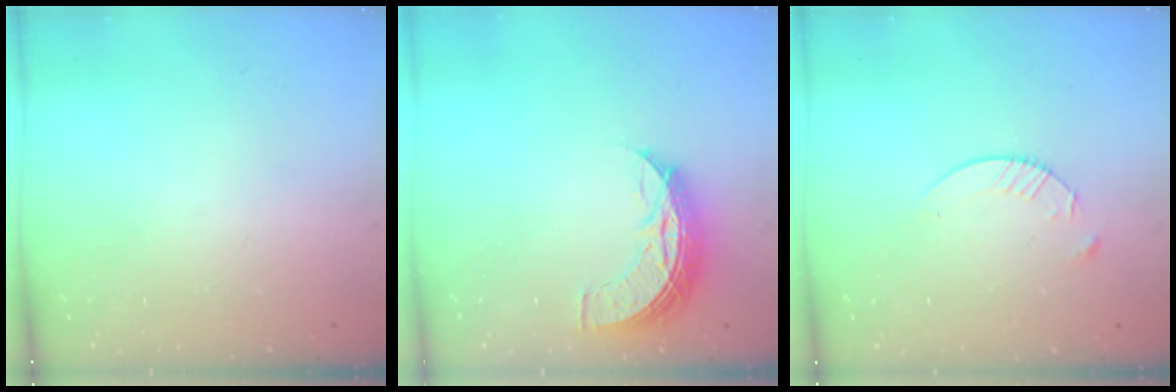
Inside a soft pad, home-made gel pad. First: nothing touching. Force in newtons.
{"total": 8.3, "press": 8.3, "slide": 0.4}
{"total": 4.8, "press": 4.8, "slide": 0.6}